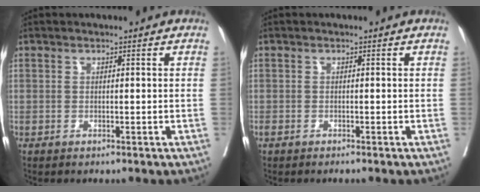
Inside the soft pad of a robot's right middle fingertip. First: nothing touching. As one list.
[{"total": 0.8, "force": [-0.7, 0.2, 0.4], "torque": [-0.010, -0.003, -0.012]}]